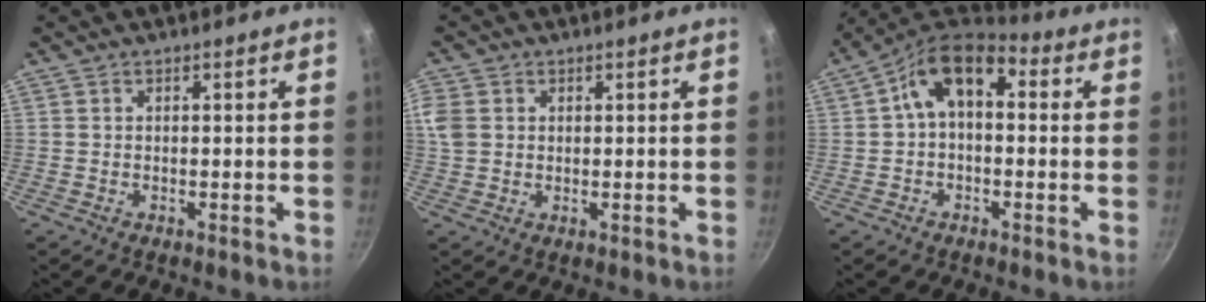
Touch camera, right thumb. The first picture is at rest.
{"total": 6.4, "force": [1.7, 5.1, 3.5], "torque": [-0.076, 0.008, 0.034]}
{"total": 11.5, "force": [1.8, 7.2, 8.8], "torque": [-0.136, 0.034, 0.010]}